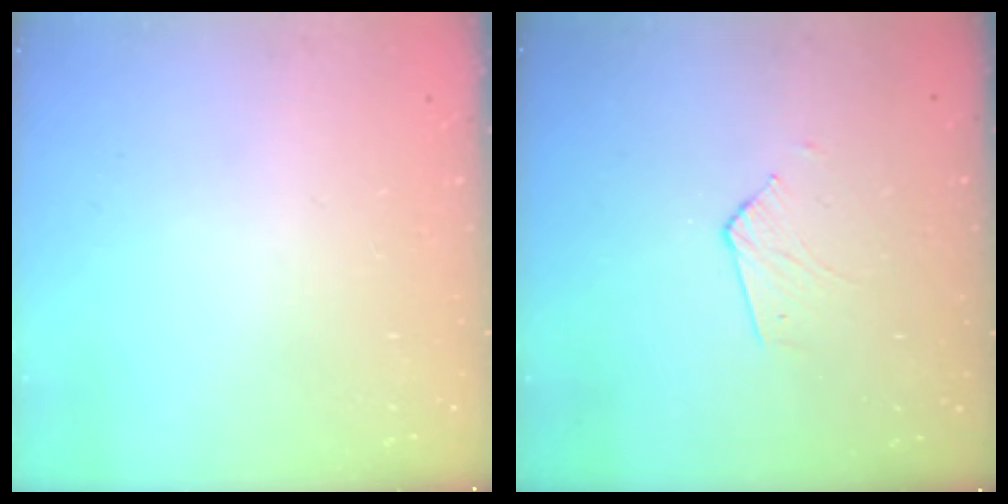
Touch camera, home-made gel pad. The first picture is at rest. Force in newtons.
{"total": 2.7, "press": 2.7, "slide": 0.2}